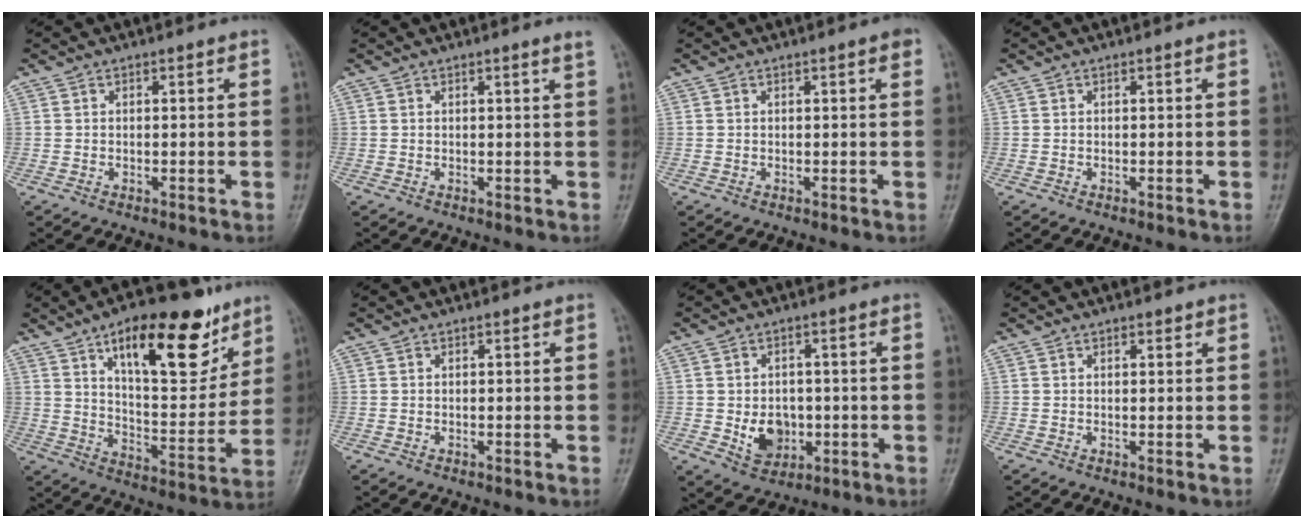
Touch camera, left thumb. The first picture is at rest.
{"total": 1.1, "force": [0.7, -0.4, 0.8], "torque": [-0.020, -0.007, 0.012]}
{"total": 1.2, "force": [0.6, 0.2, 1.1], "torque": [-0.017, 0.001, 0.004]}
{"total": 0.0}
{"total": 20.8, "force": [11.8, 8.5, 14.8], "torque": [-0.175, -0.057, 0.191]}
{"total": 0.0}
{"total": 7.1, "force": [-1.1, 5.6, 4.1], "torque": [-0.037, 0.000, -0.007]}
{"total": 0.9, "force": [0.6, 0.5, 0.4], "torque": [-0.001, -0.003, 0.006]}